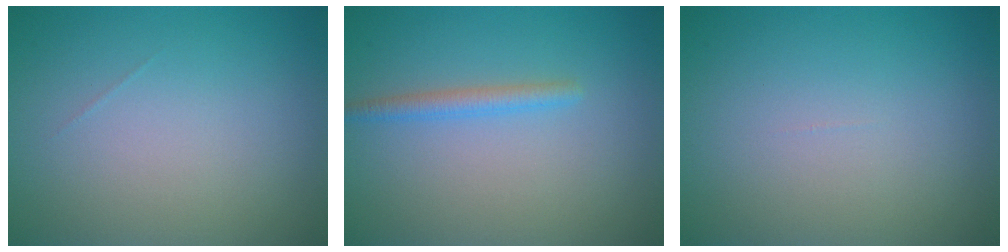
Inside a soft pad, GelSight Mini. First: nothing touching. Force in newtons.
{"total": 1.7, "press": 1.7, "slide": 0.1}
{"total": 0.0}